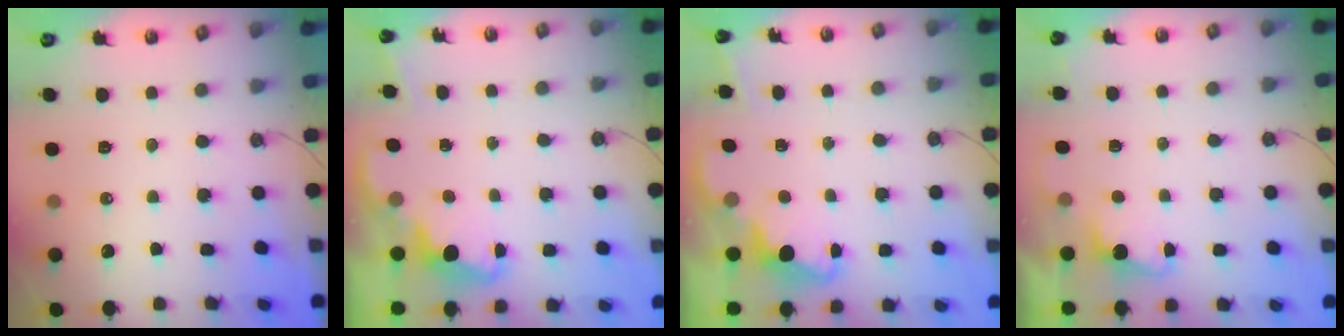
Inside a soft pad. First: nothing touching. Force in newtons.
{"total": 2.0, "press": 1.9, "slide": 0.5}
{"total": 2.0, "press": 1.9, "slide": 0.5}
{"total": 1.9, "press": 1.6, "slide": 0.9}